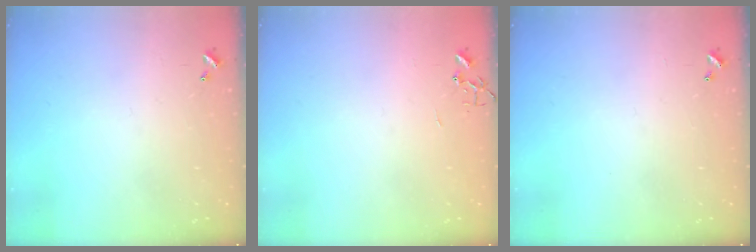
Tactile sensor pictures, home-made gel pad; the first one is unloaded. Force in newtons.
{"total": 0.0}
{"total": 0.0}